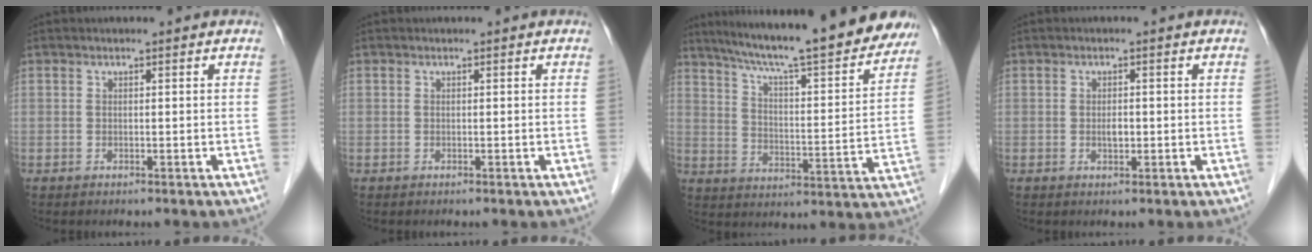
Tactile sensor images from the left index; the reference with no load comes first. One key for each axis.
{"total": 0.0}
{"total": 24.6, "fx": 21.3, "fy": 2.7, "fz": 12.1, "tx": -0.190, "ty": -0.016, "tz": 0.289}
{"total": 1.4, "fx": -0.2, "fy": 0.7, "fz": 1.2, "tx": -0.023, "ty": 0.000, "tz": -0.001}